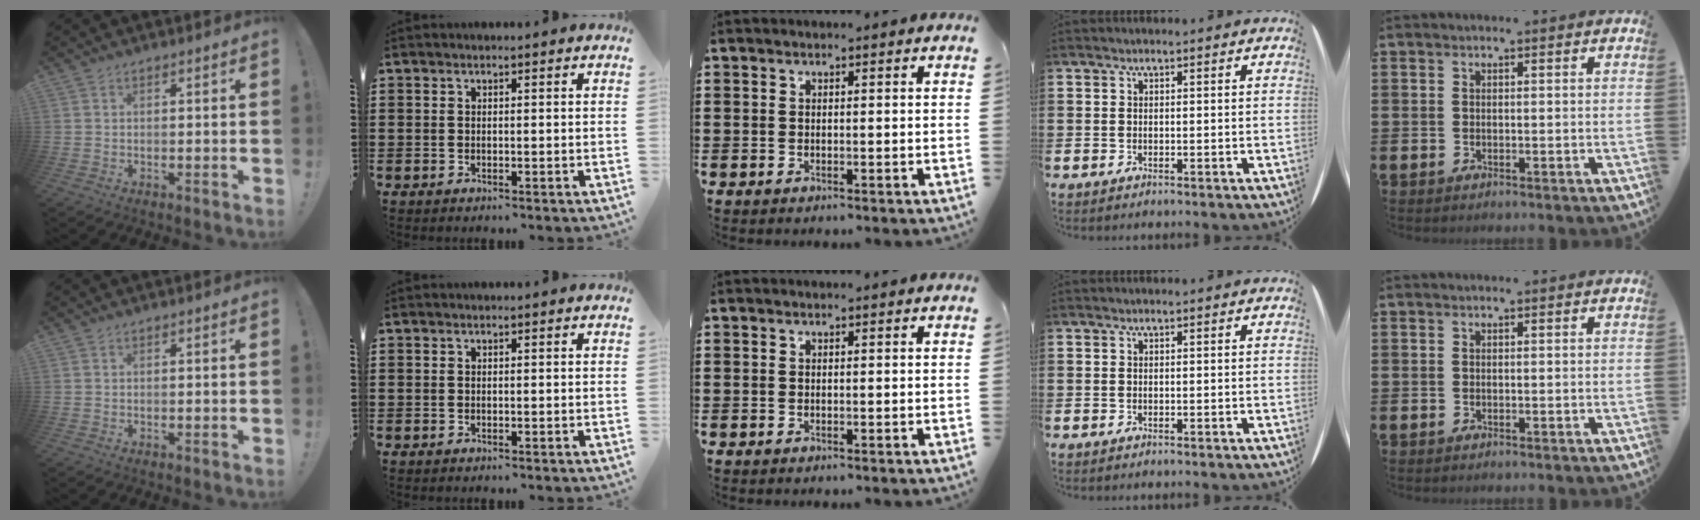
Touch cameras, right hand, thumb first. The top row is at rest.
{}